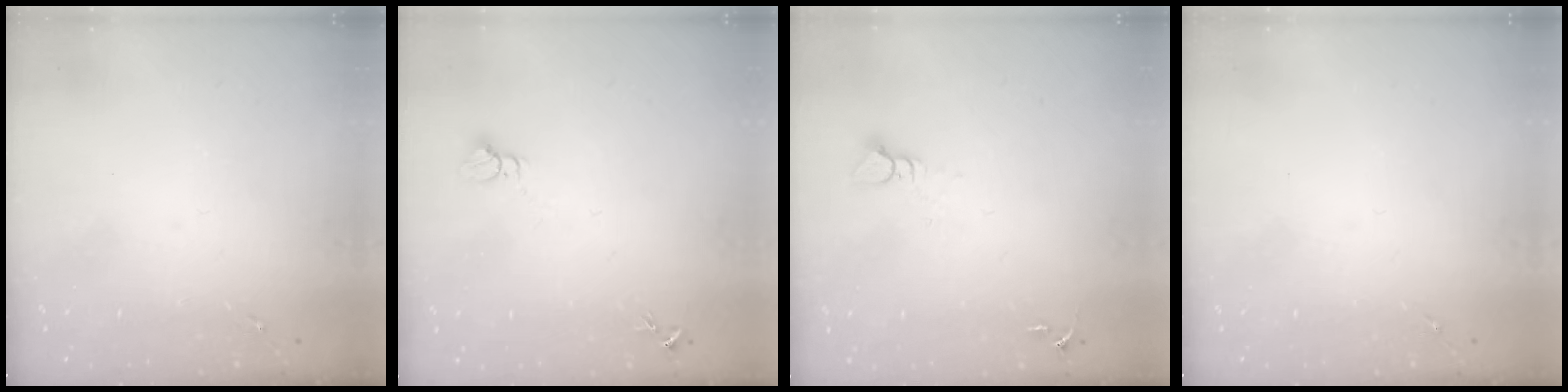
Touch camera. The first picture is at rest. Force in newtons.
{"total": 3.2, "press": 3.2, "slide": 0.1}
{"total": 3.9, "press": 3.8, "slide": 0.5}
{"total": 0.0}